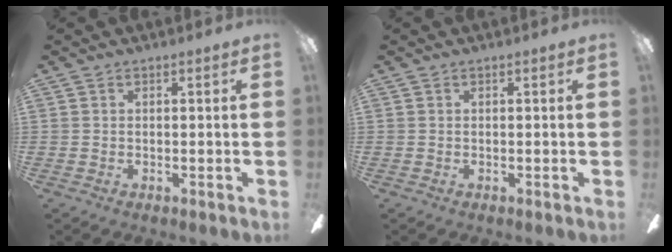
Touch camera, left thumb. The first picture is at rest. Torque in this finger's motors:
{"motor_torque": [0.00, 0.00, -0.01, 0.08, 0.00]}